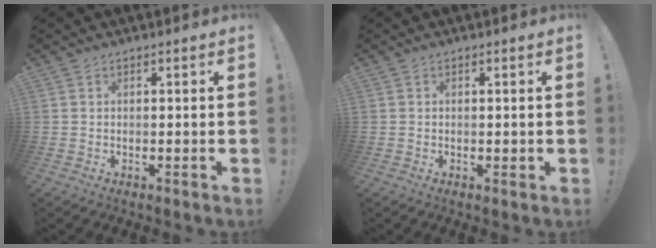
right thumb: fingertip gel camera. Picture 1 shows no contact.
{"total": 0.7, "force": [0.2, 0.6, 0.4], "torque": [-0.002, 0.001, 0.002]}